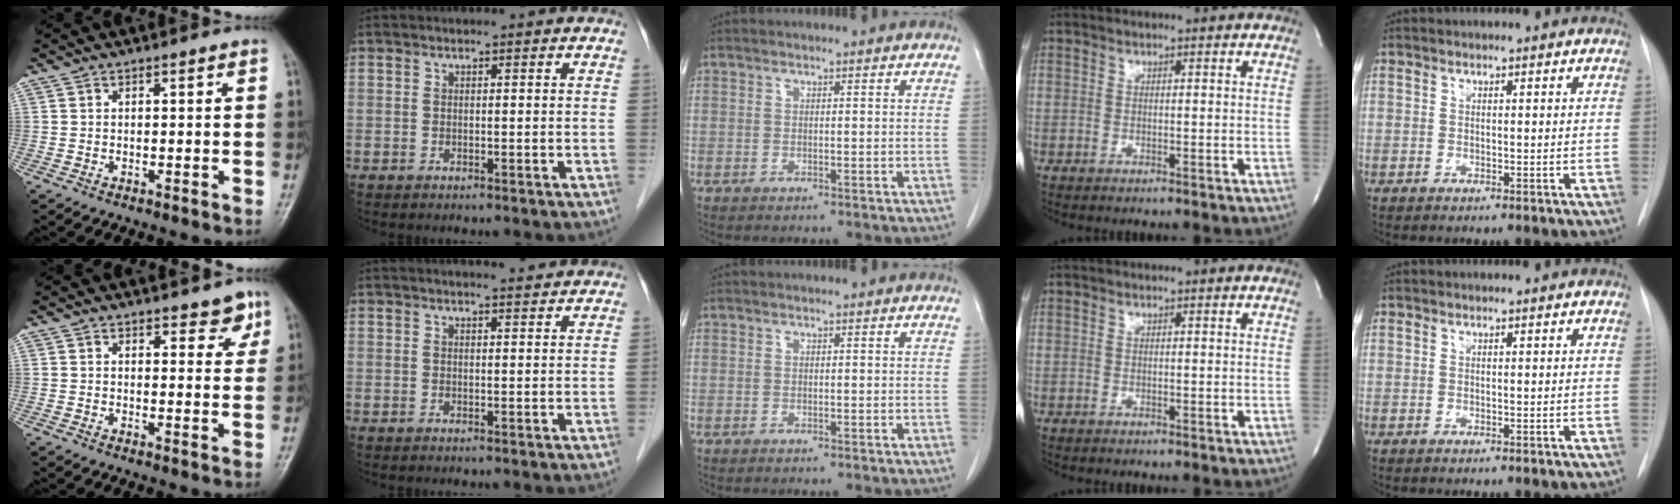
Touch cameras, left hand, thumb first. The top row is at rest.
{"thumb": {"total": 4.5, "force": [3.2, 2.1, 2.3], "torque": [0.002, -0.018, 0.040]}, "index": {"total": 3.0, "force": [2.8, 0.1, 0.9], "torque": [-0.016, 0.005, 0.036]}}